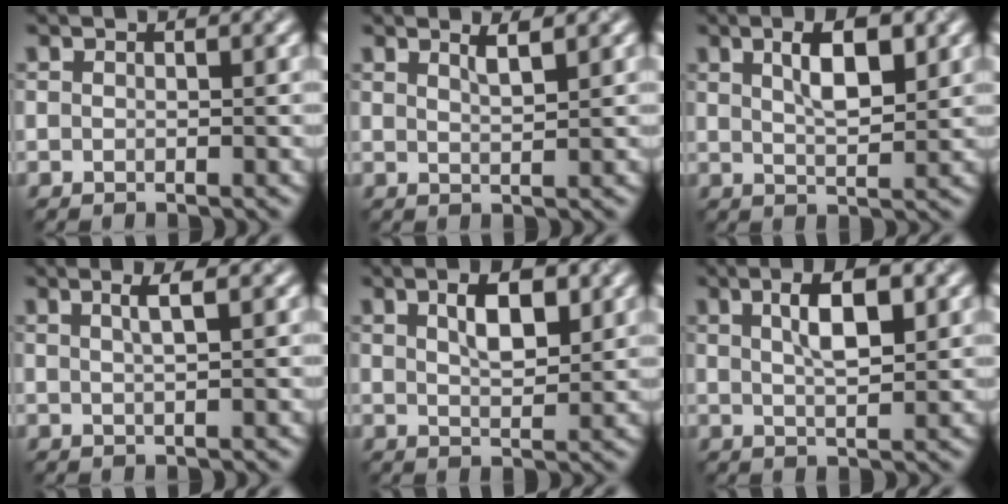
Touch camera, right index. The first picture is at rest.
{"total": 0.9, "force": [0.7, -0.1, 0.6], "torque": [-0.010, 0.007, 0.019]}
{"total": 3.5, "force": [1.3, 0.8, 3.1], "torque": [-0.059, 0.009, 0.032]}
{"total": 1.1, "force": [0.3, 0.1, 1.1], "torque": [-0.022, 0.009, 0.012]}
{"total": 2.6, "force": [1.1, 0.7, 2.2], "torque": [-0.046, 0.010, 0.031]}
{"total": 3.5, "force": [1.1, 0.8, 3.3], "torque": [-0.062, 0.013, 0.027]}